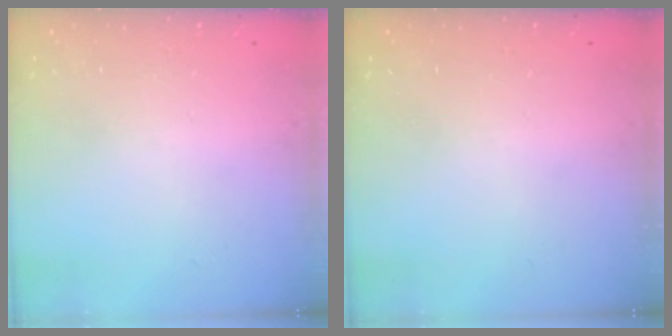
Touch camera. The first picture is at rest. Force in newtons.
{"total": 0.0}